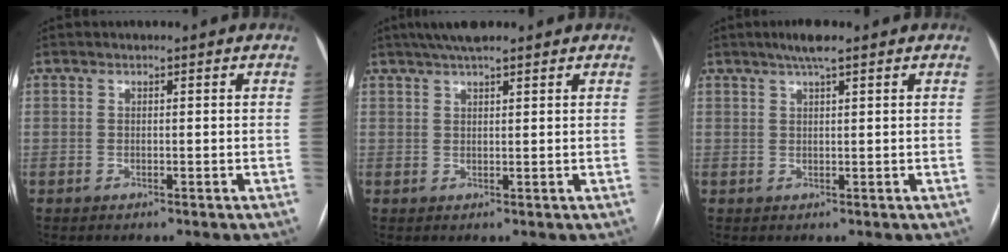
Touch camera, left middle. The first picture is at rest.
{"total": 5.8, "force": [4.6, 0.9, 3.5], "torque": [-0.056, 0.028, 0.077]}
{"total": 3.4, "force": [2.3, 0.2, 2.5], "torque": [-0.047, 0.010, 0.040]}